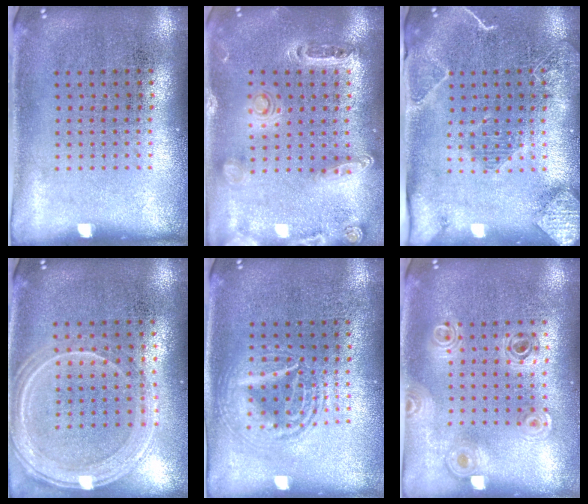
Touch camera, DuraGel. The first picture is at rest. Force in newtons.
{"total": 1.4, "press": 1.4, "slide": 0.3}
{"total": 2.1, "press": 2.0, "slide": 0.5}
{"total": 1.3, "press": 1.3, "slide": 0.2}
{"total": 2.9, "press": 2.9, "slide": 0.4}
{"total": 0.9, "press": 0.9, "slide": 0.1}